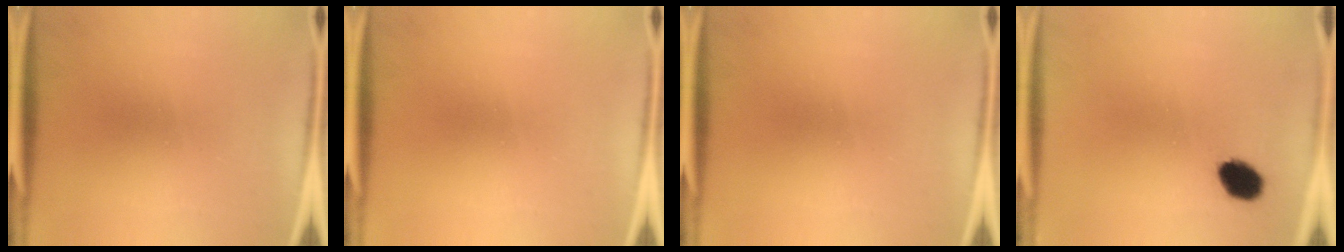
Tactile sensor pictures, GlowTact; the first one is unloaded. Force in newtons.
{"total": 0.0}
{"total": 0.0}
{"total": 6.2}